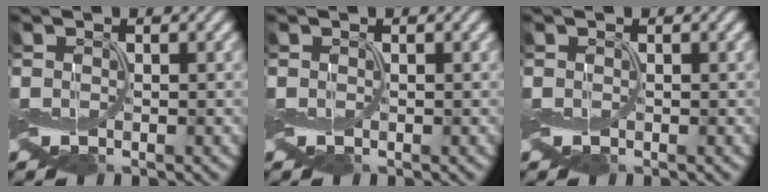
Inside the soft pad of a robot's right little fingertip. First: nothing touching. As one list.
[{"total": 0.0}, {"total": 0.0}]